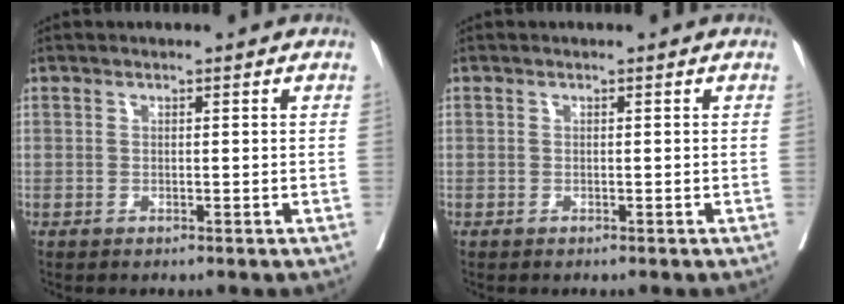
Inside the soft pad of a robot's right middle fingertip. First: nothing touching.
{"total": 0.0}